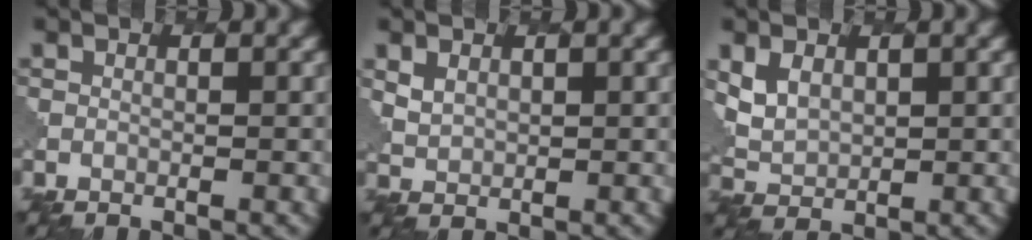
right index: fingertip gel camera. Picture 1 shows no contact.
{"total": 1.7, "force": [1.1, 1.2, 0.5], "torque": [-0.016, -0.002, 0.025]}
{"total": 2.8, "force": [1.4, 2.1, 1.4], "torque": [-0.036, -0.002, 0.029]}